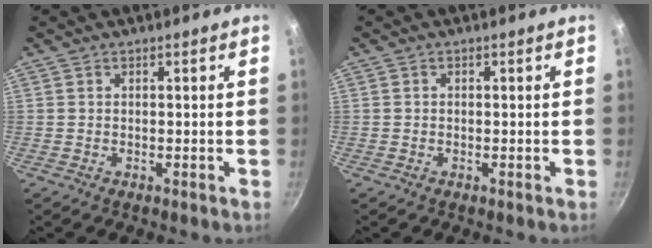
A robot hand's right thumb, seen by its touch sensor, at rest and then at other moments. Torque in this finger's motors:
{"motor_torque": [-0.25, 0.01, -0.10, 0.03, 0.02]}